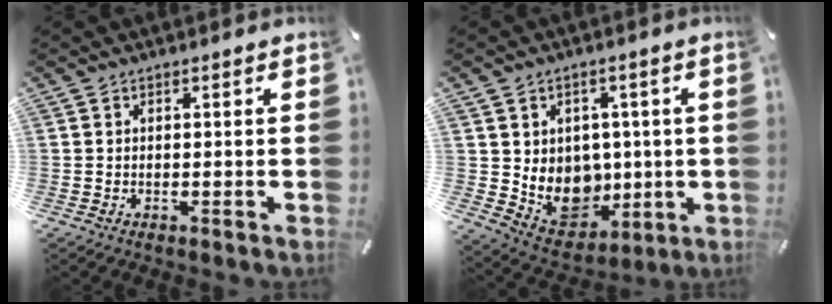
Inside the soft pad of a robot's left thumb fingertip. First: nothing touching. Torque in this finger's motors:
{"motor_torque": [1.04, 1.11, 0.53, -0.45, 0.08]}